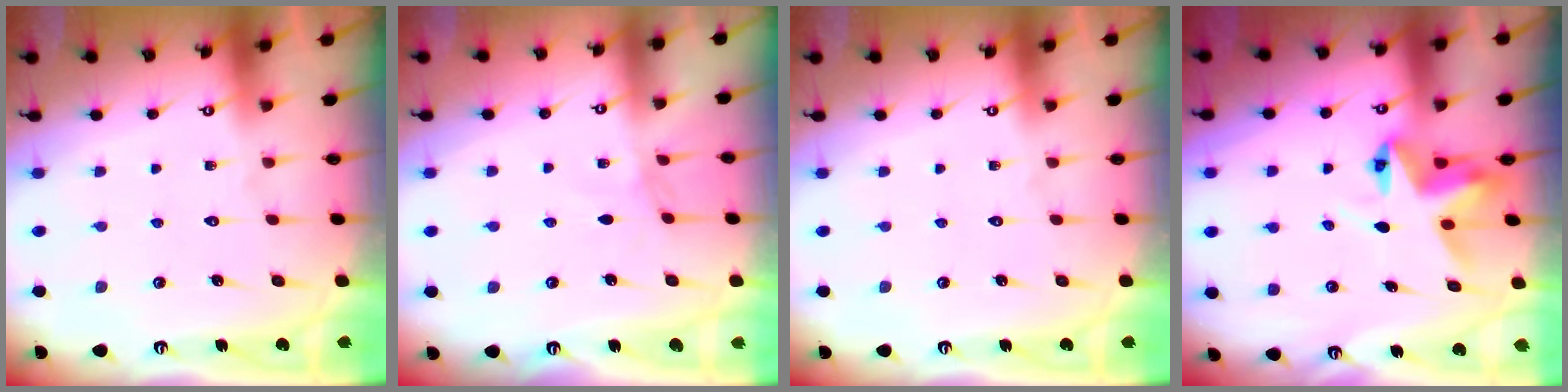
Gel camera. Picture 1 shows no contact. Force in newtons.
{"total": 2.2, "press": 2.1, "slide": 0.4}
{"total": 0.0}
{"total": 4.9, "press": 4.9, "slide": 0.3}